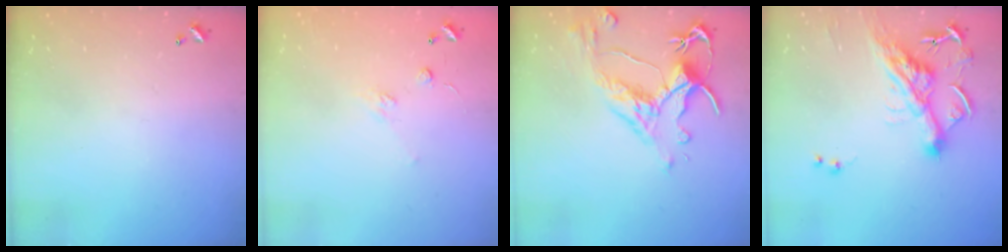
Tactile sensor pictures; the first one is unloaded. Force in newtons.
{"total": 2.5, "press": 2.3, "slide": 1.0}
{"total": 4.0, "press": 3.7, "slide": 1.4}
{"total": 9.2, "press": 9.2, "slide": 1.3}